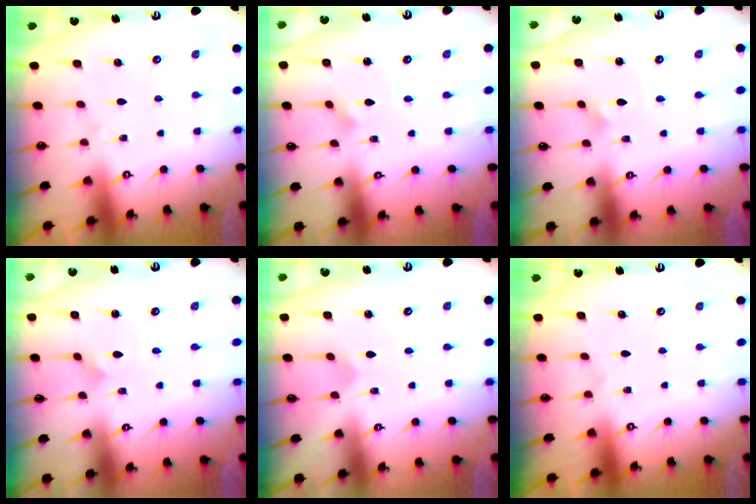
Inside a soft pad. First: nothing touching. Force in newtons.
{"total": 2.0, "press": 2.0, "slide": 0.1}
{"total": 2.2, "press": 2.2, "slide": 0.1}
{"total": 1.5, "press": 1.5, "slide": 0.1}
{"total": 2.9, "press": 2.9, "slide": 0.3}
{"total": 0.0}